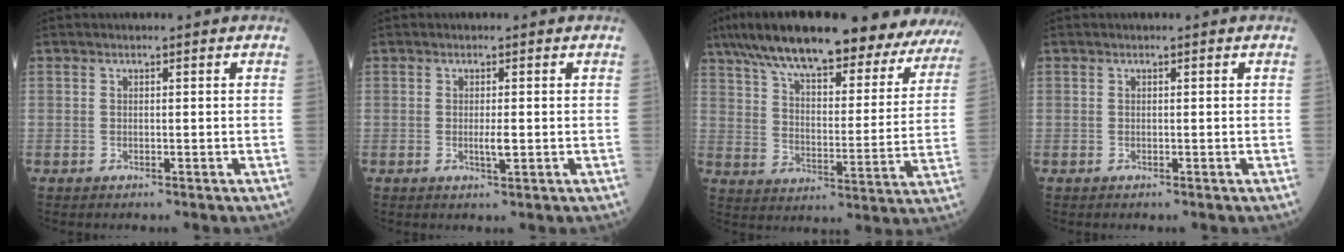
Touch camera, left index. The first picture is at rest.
{"total": 1.7, "force": [-0.1, 0.3, 1.7], "torque": [-0.032, -0.002, 0.000]}
{"total": 30.5, "force": [25.9, 6.9, 14.6], "torque": [-0.236, -0.010, 0.337]}
{"total": 0.0}